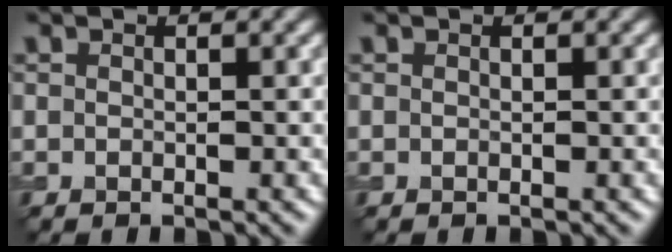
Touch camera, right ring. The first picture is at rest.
{"total": 0.0}